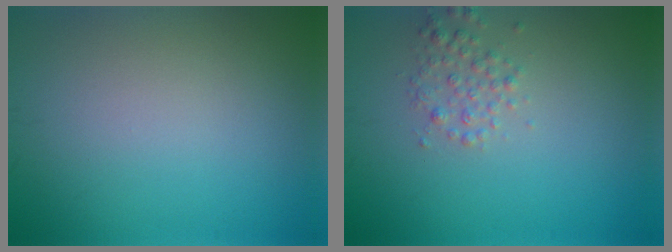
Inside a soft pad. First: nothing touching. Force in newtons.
{"total": 1.8, "press": 1.8, "slide": 0.0}